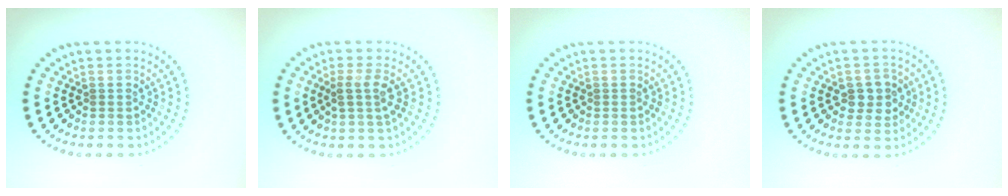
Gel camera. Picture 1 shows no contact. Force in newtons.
{"total": 1.9, "press": 1.4, "slide": 1.3}
{"total": 0.0}
{"total": 2.5, "press": 2.4, "slide": 0.6}